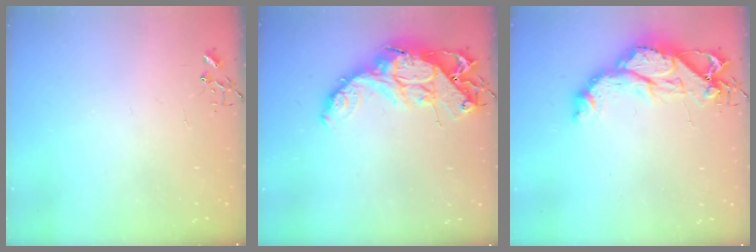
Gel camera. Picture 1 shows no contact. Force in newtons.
{"total": 18.5, "press": 18.5, "slide": 1.3}
{"total": 15.7, "press": 15.6, "slide": 1.4}